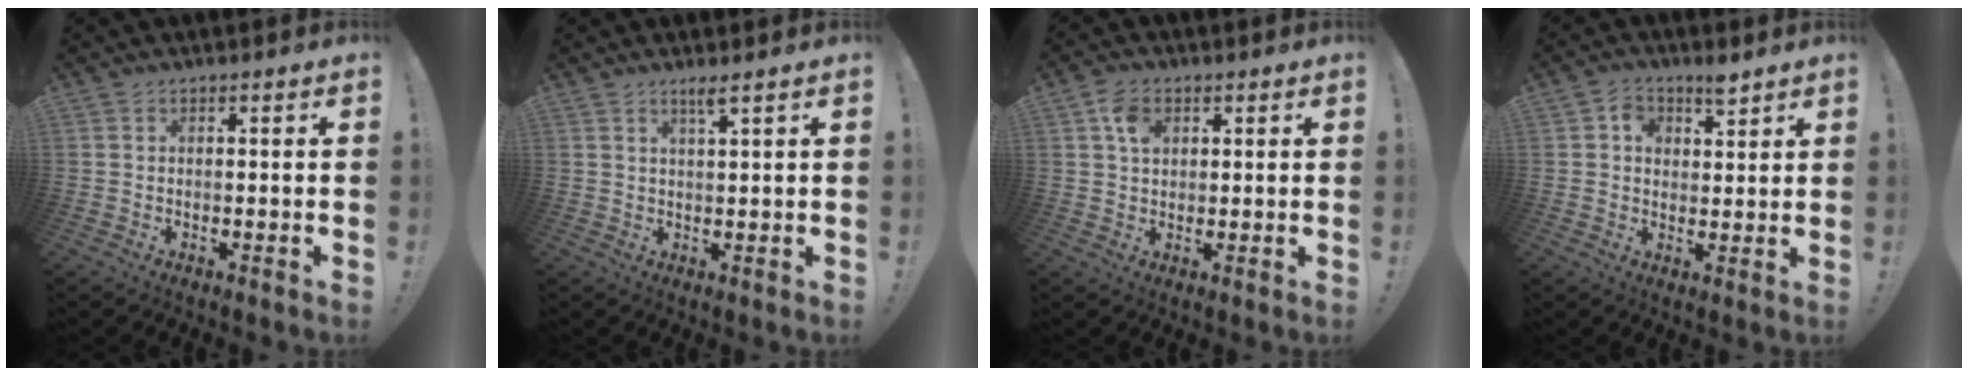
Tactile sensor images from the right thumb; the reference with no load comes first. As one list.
[{"total": 2.9, "force": [2.0, -0.2, 2.1], "torque": [-0.032, -0.009, 0.031]}, {"total": 5.8, "force": [2.1, 4.2, 3.3], "torque": [-0.047, -0.001, 0.038]}, {"total": 5.1, "force": [2.9, 3.7, 2.0], "torque": [-0.011, -0.016, 0.047]}]